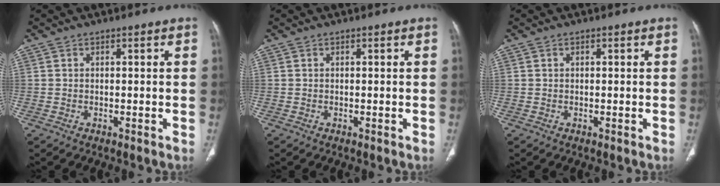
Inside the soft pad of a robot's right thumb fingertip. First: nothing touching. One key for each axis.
{"total": 0.0}
{"total": 0.0}